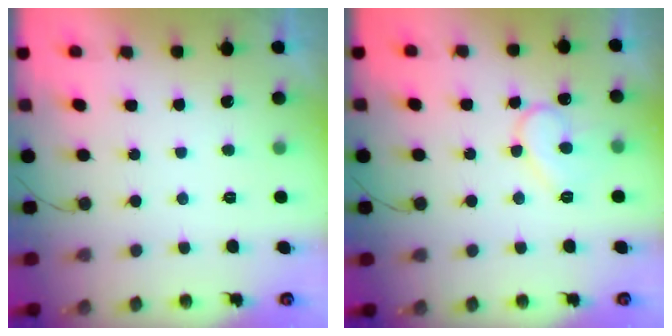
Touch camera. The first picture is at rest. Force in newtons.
{"total": 10.5, "press": 10.5, "slide": 1.0}